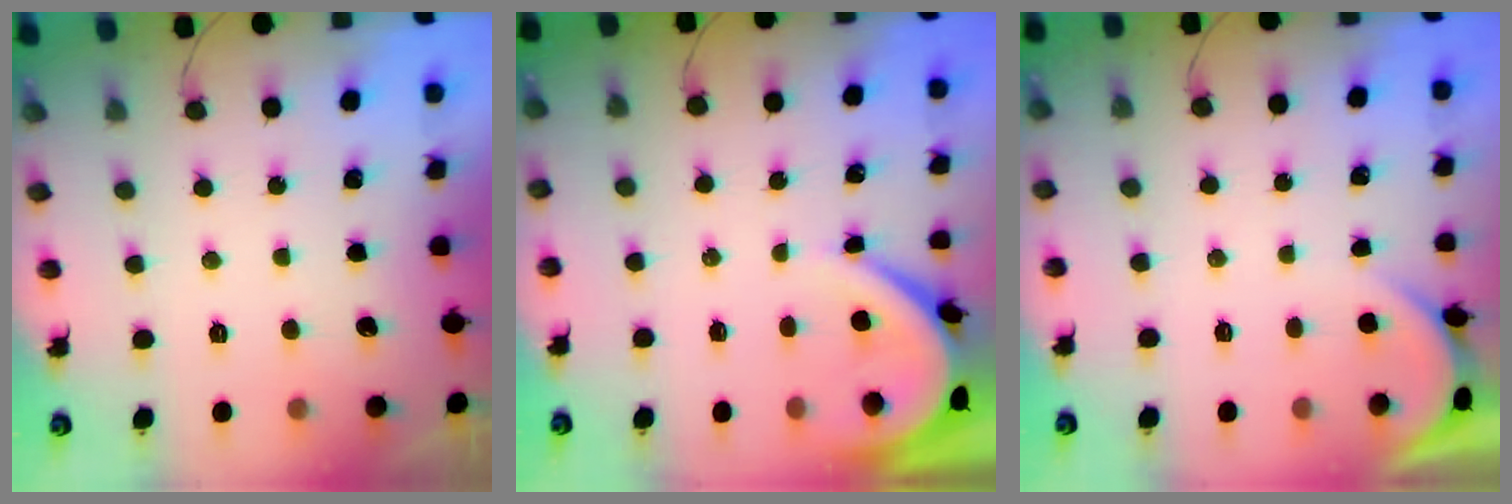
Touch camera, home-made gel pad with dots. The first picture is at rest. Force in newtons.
{"total": 3.7, "press": 3.7, "slide": 0.5}
{"total": 0.8, "press": 0.7, "slide": 0.2}